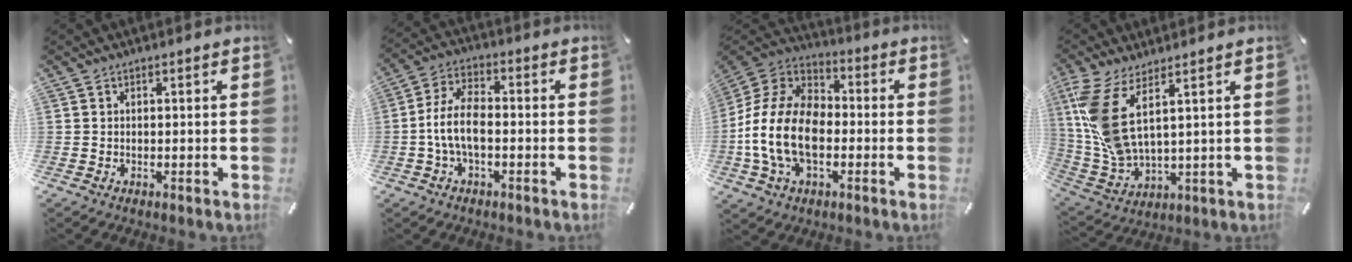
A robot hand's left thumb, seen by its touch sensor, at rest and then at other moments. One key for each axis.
{"total": 8.8, "fx": -2.0, "fy": 4.5, "fz": 7.3, "tx": -0.155, "ty": 0.007, "tz": -0.038}
{"total": 17.5, "fx": -4.6, "fy": 11.8, "fz": 12.0, "tx": -0.263, "ty": 0.029, "tz": -0.084}
{"total": 10.6, "fx": 4.4, "fy": 4.0, "fz": 8.8, "tx": -0.217, "ty": -0.042, "tz": 0.078}